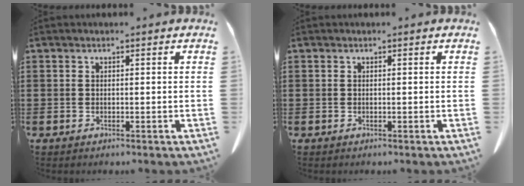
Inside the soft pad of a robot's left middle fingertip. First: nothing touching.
{"total": 0.0}